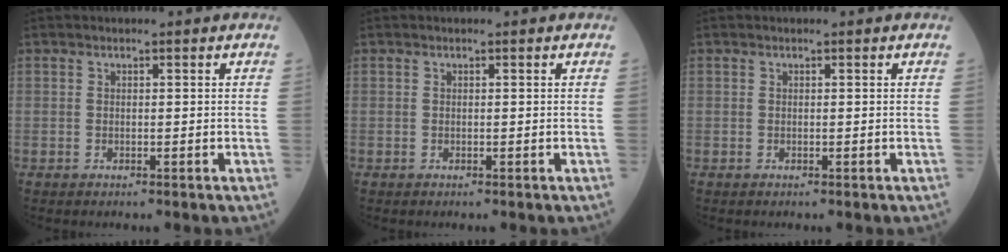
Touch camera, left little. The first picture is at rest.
{"total": 0.0}
{"total": 0.0}